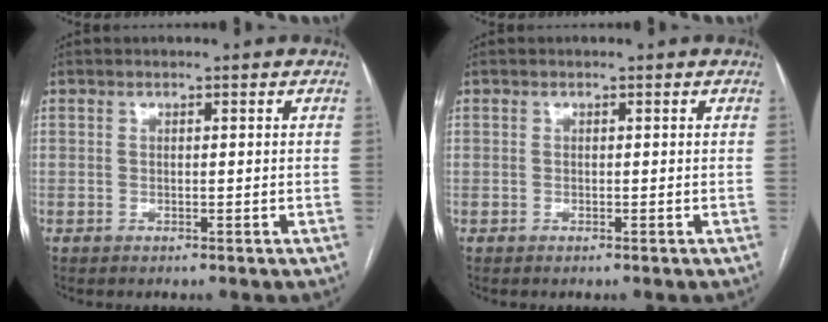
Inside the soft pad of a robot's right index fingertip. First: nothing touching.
{"total": 0.0}